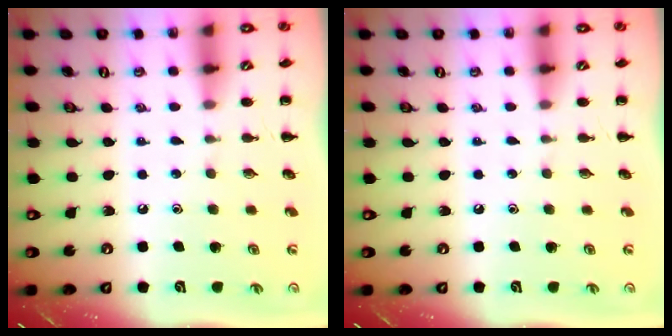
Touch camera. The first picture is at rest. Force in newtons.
{"total": 0.0}